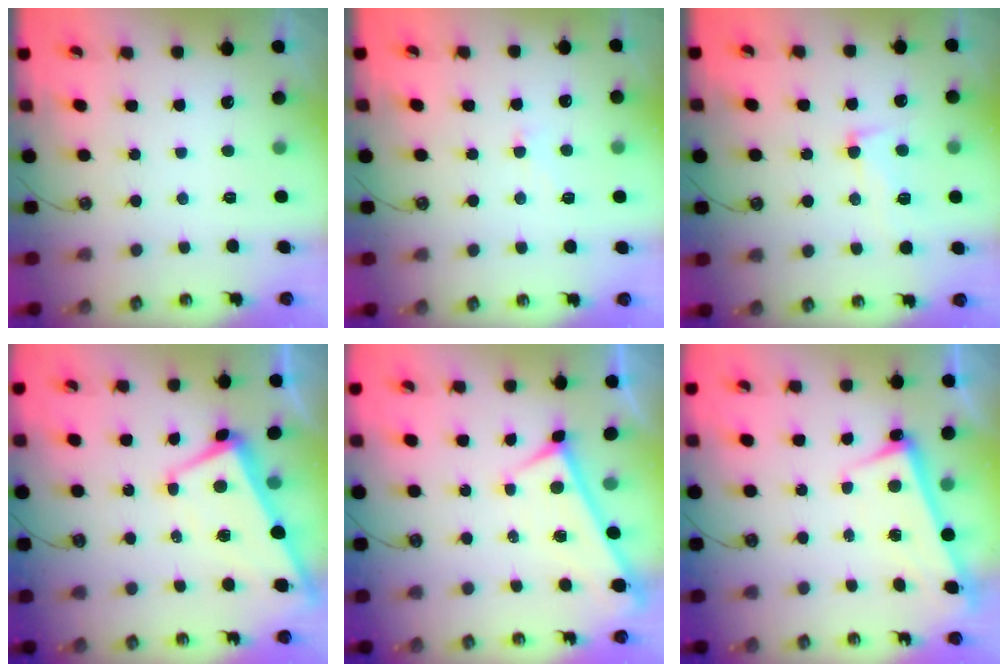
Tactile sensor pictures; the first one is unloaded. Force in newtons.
{"total": 1.1, "press": 1.0, "slide": 0.5}
{"total": 6.3, "press": 5.9, "slide": 2.0}
{"total": 1.5, "press": 1.3, "slide": 0.8}
{"total": 0.0}
{"total": 2.5, "press": 2.5, "slide": 0.7}